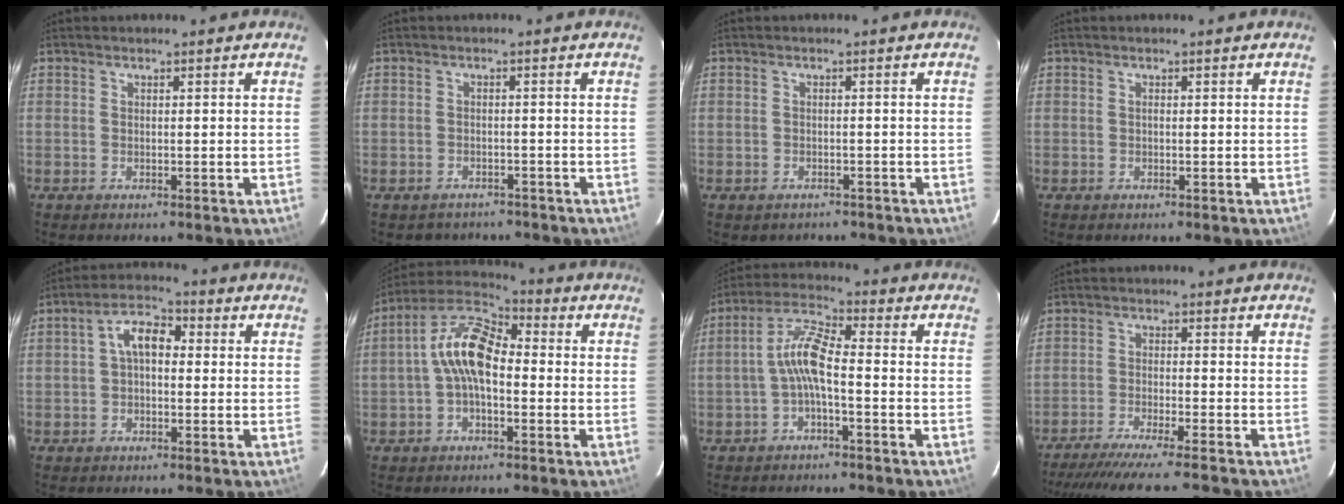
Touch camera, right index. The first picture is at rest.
{"total": 4.5, "force": [-3.7, 2.5, 0.5], "torque": [-0.011, 0.005, -0.047]}
{"total": 2.6, "force": [-2.0, 1.7, 0.5], "torque": [-0.014, -0.001, -0.021]}
{"total": 0.0}
{"total": 5.9, "force": [0.4, 3.6, 4.7], "torque": [-0.086, 0.024, 0.004]}
{"total": 10.3, "force": [-0.8, 5.5, 8.7], "torque": [-0.178, 0.029, -0.022]}
{"total": 6.5, "force": [-1.9, 1.6, 6.1], "torque": [-0.135, 0.019, -0.038]}
{"total": 7.1, "force": [-6.2, -0.6, 3.4], "torque": [-0.075, -0.014, -0.101]}